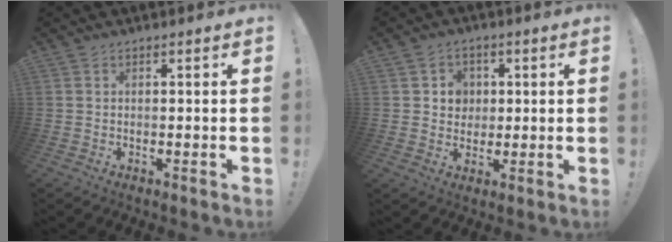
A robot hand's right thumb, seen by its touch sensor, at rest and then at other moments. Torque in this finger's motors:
{"motor_torque": [0.86, 0.85, 0.05, -0.07, 0.00]}